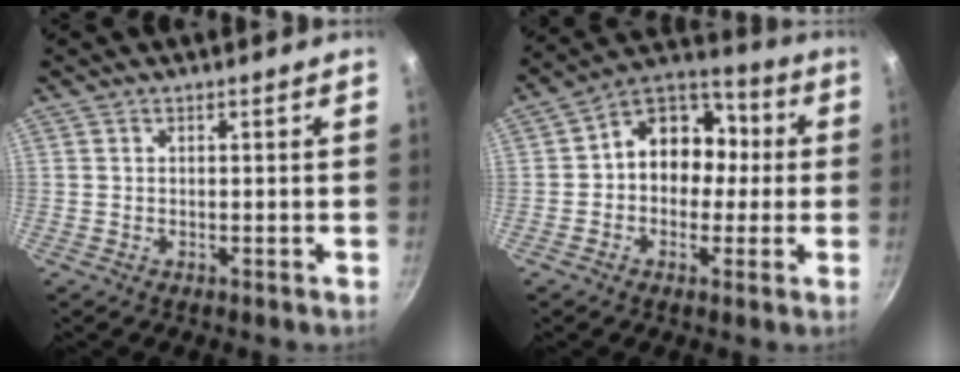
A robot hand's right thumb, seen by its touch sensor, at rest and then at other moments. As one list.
[{"total": 13.2, "force": [0.6, 9.9, 8.7], "torque": [-0.082, 0.041, -0.007]}]